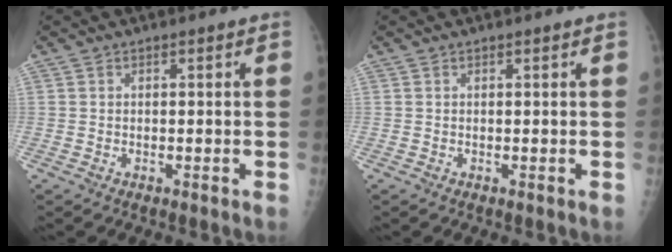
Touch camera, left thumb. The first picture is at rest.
{"total": 1.0, "force": [0.9, 0.0, 0.4], "torque": [-0.002, 0.004, 0.015]}